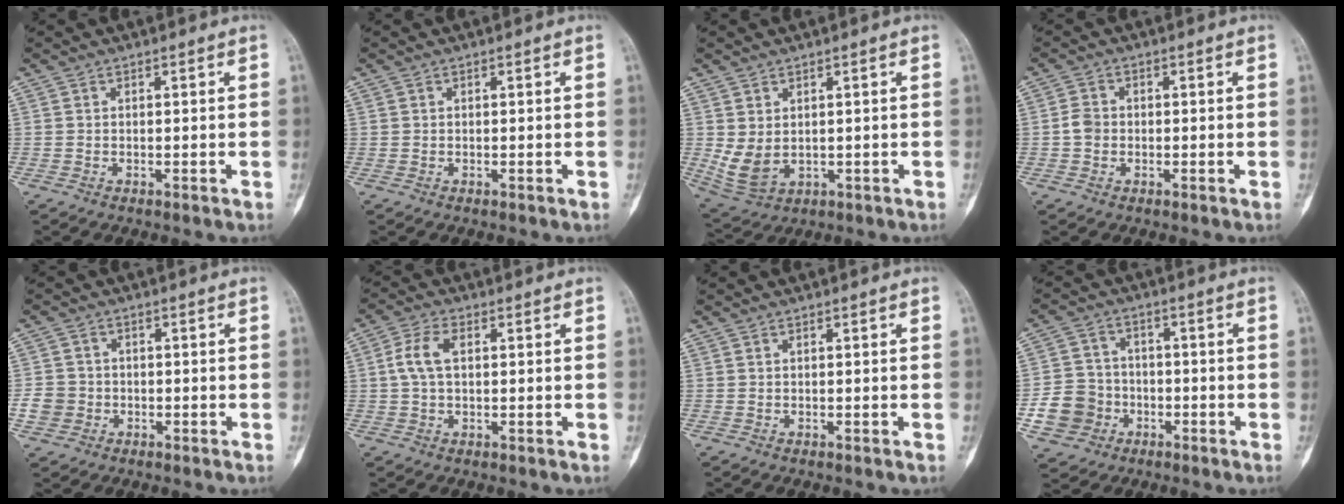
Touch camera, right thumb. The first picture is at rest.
{"total": 0.0}
{"total": 5.9, "force": [0.6, 4.1, 4.3], "torque": [-0.081, -0.009, 0.033]}
{"total": 2.8, "force": [-0.5, 2.3, 1.4], "torque": [-0.020, 0.007, -0.014]}
{"total": 4.1, "force": [-1.2, 3.8, 1.0], "torque": [-0.005, 0.014, -0.023]}
{"total": 5.5, "force": [0.8, 3.1, 4.5], "torque": [-0.103, 0.015, 0.013]}
{"total": 0.0}
{"total": 8.9, "force": [-3.0, 8.0, 2.4], "torque": [-0.028, 0.022, -0.052]}